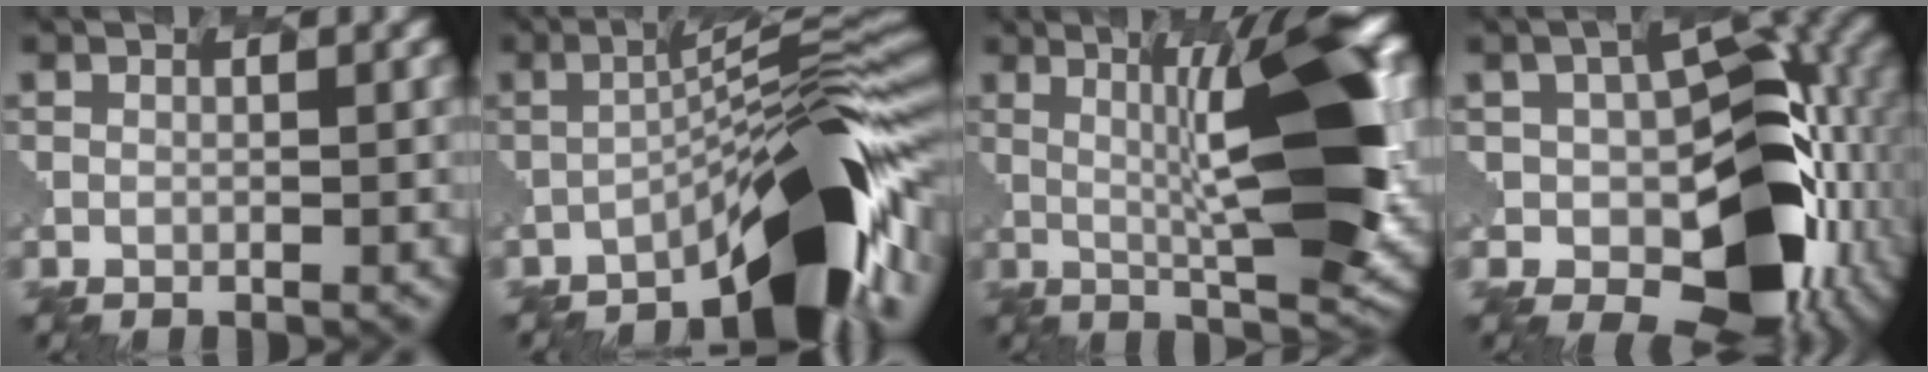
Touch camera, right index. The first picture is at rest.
{"total": 9.1, "force": [-6.1, 1.1, 6.7], "torque": [-0.122, 0.012, -0.117]}
{"total": 8.0, "force": [1.6, 0.8, 7.8], "torque": [-0.138, 0.010, 0.011]}
{"total": 12.9, "force": [-2.0, 9.1, 9.0], "torque": [-0.142, -0.022, -0.028]}